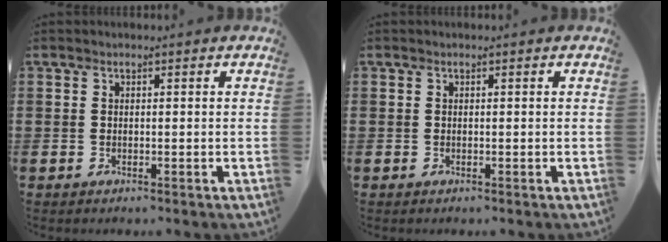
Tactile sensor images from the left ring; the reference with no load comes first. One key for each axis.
{"total": 0.0}